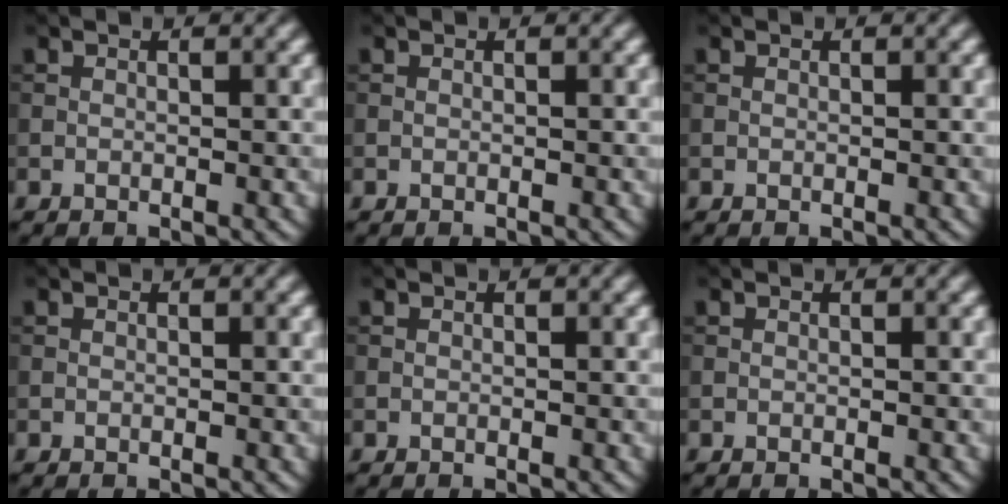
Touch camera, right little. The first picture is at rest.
{"total": 0.0}
{"total": 0.0}
{"total": 0.0}
{"total": 0.0}
{"total": 0.0}